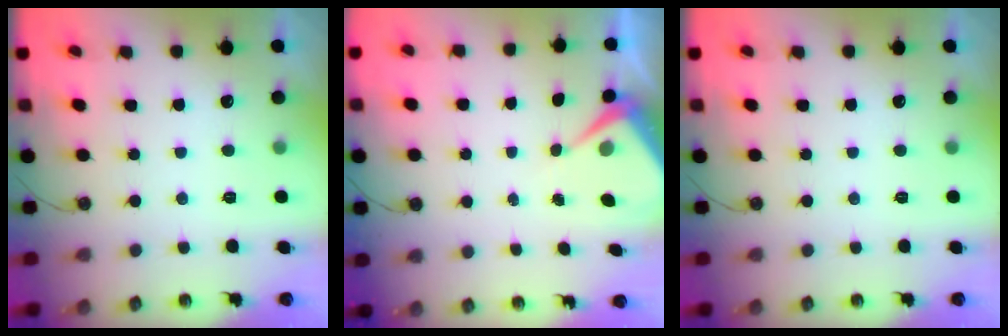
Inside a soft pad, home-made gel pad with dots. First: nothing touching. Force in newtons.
{"total": 6.7, "press": 6.6, "slide": 0.8}
{"total": 0.0}